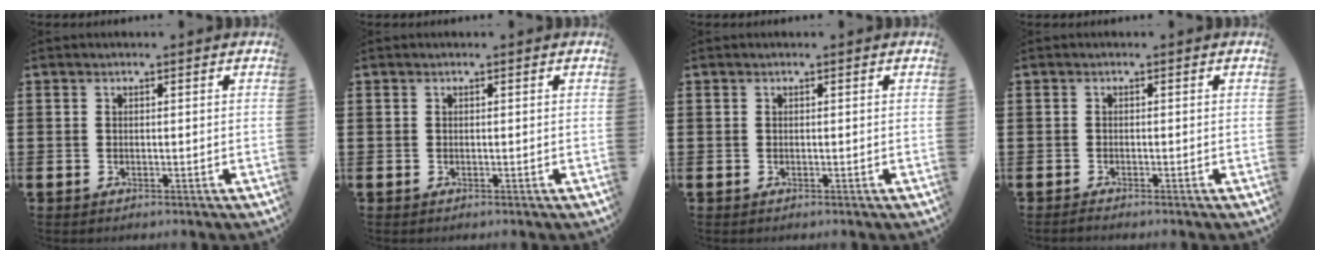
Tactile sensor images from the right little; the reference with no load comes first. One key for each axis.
{"total": 0.0}
{"total": 0.0}
{"total": 0.5, "fx": -0.5, "fy": 0.0, "fz": 0.2, "tx": -0.004, "ty": -0.002, "tz": -0.010}